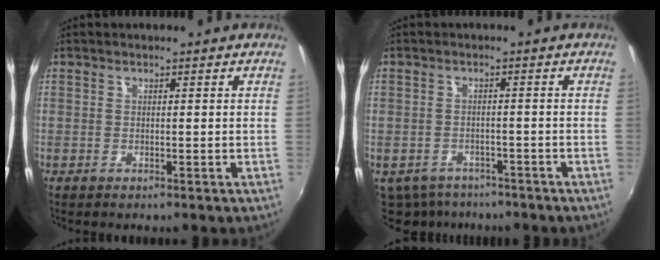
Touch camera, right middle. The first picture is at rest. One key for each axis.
{"total": 8.5, "fx": -6.5, "fy": 4.7, "fz": 2.8, "tx": -0.078, "ty": -0.026, "tz": -0.092}